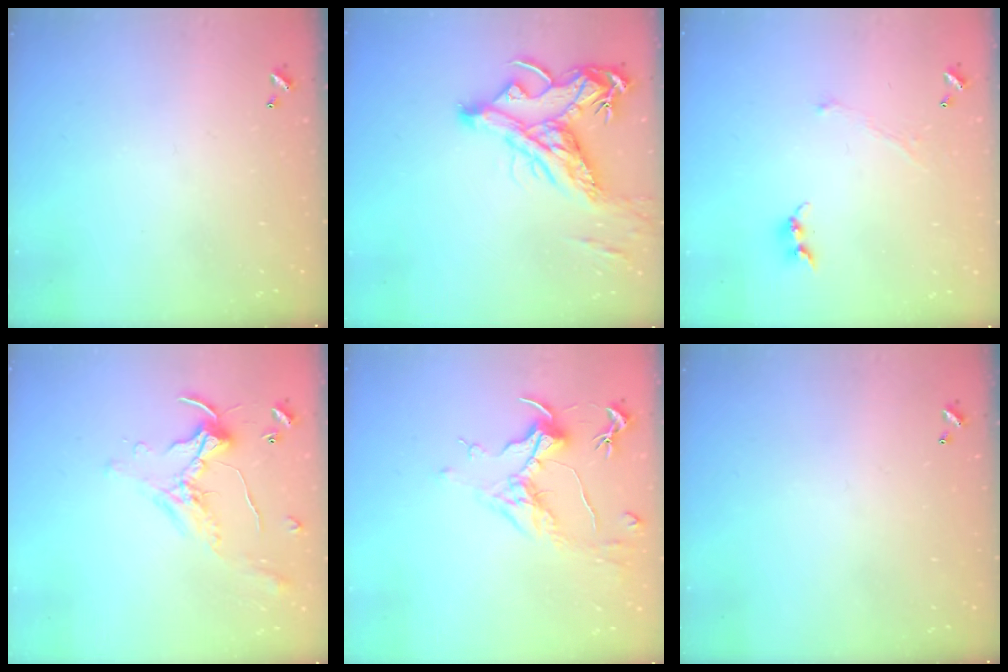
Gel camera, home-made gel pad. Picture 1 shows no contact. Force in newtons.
{"total": 9.6, "press": 9.4, "slide": 1.7}
{"total": 0.8, "press": 0.7, "slide": 0.3}
{"total": 0.8, "press": 0.8, "slide": 0.2}
{"total": 1.6, "press": 1.3, "slide": 0.9}
{"total": 0.0}